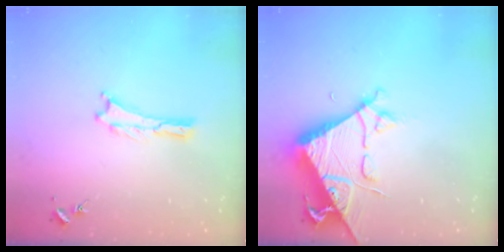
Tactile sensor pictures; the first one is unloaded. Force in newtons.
{"total": 8.5, "press": 8.4, "slide": 0.9}